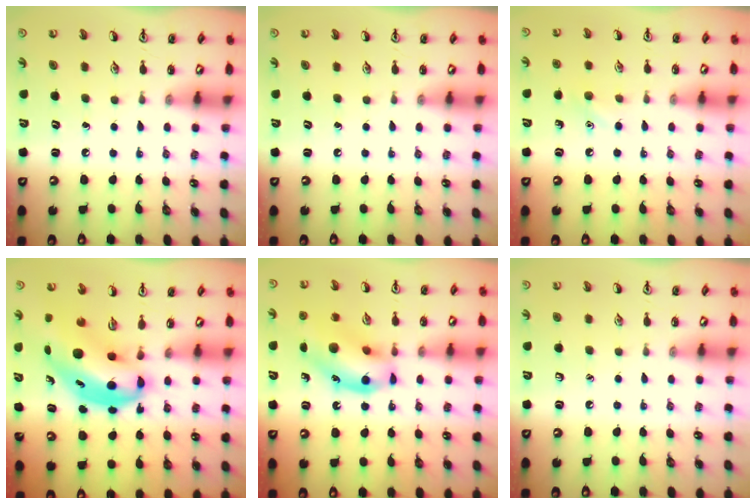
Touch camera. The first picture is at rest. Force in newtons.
{"total": 0.0}
{"total": 5.5, "press": 5.2, "slide": 1.6}
{"total": 7.3, "press": 7.1, "slide": 1.9}
{"total": 15.1, "press": 14.7, "slide": 3.5}
{"total": 0.0}